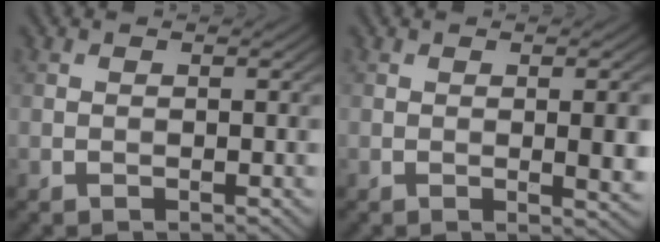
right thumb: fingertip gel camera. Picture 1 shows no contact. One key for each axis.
{"total": 4.0, "fx": 0.0, "fy": 0.9, "fz": 3.9, "tx": -0.060, "ty": 0.000, "tz": 0.004}